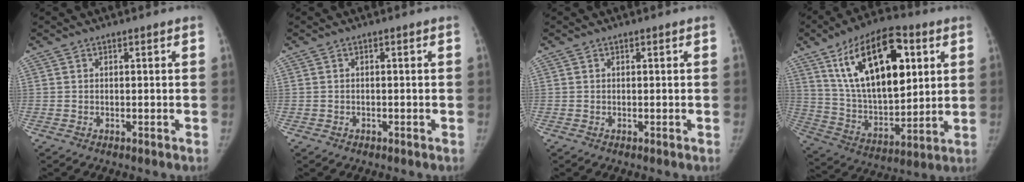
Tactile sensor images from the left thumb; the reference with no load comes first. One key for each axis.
{"total": 0.8, "fx": -0.5, "fy": 0.7, "fz": 0.1, "tx": 0.001, "ty": 0.004, "tz": -0.008}
{"total": 0.0}
{"total": 23.9, "fx": 9.4, "fy": 12.0, "fz": 18.5, "tx": -0.275, "ty": -0.028, "tz": 0.165}